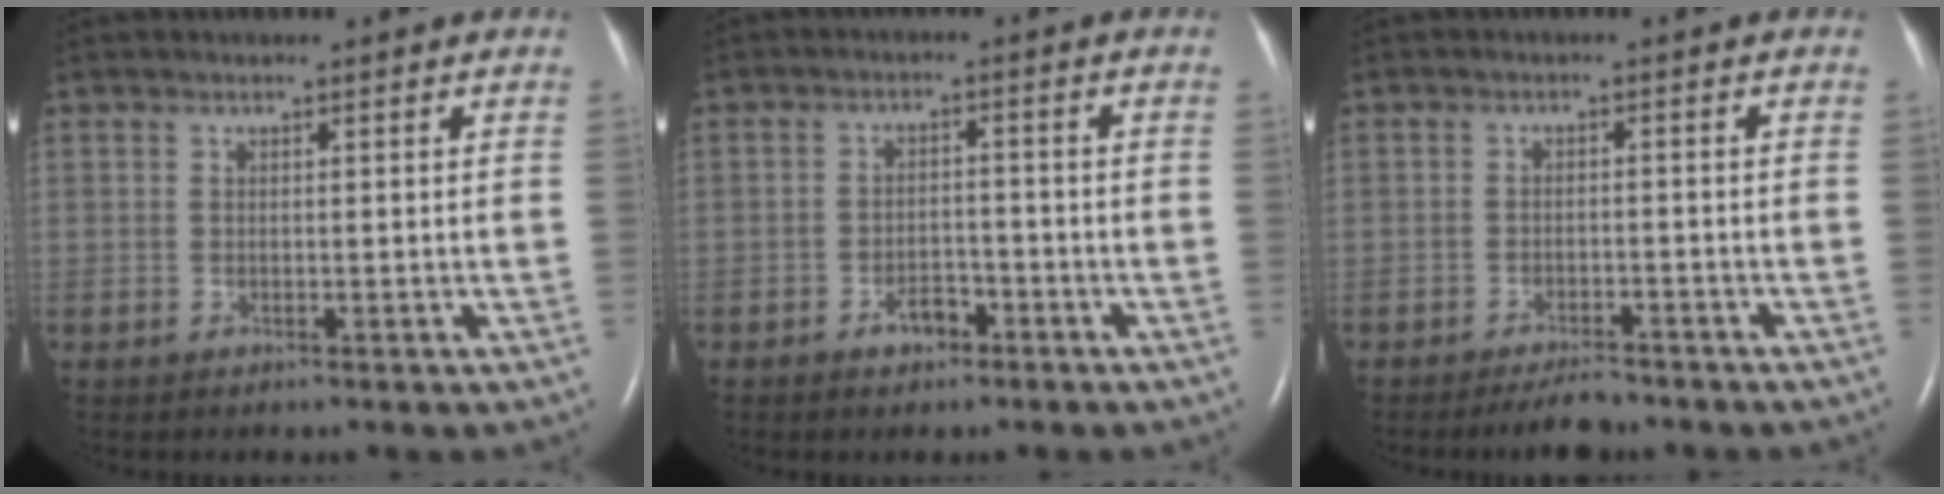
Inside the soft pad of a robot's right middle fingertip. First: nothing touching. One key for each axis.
{"total": 3.4, "fx": -2.2, "fy": 1.9, "fz": 1.8, "tx": -0.031, "ty": 0.005, "tz": -0.031}
{"total": 3.8, "fx": -3.4, "fy": 1.0, "fz": 1.4, "tx": -0.029, "ty": -0.006, "tz": -0.055}